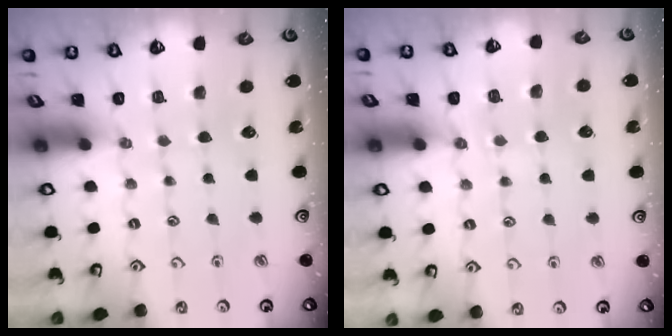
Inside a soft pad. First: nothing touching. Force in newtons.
{"total": 5.5, "press": 5.5, "slide": 0.7}